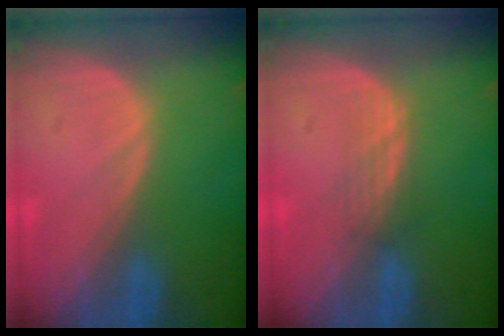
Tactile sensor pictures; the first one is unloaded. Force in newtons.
{"total": 2.1, "press": 2.1, "slide": 0.2}